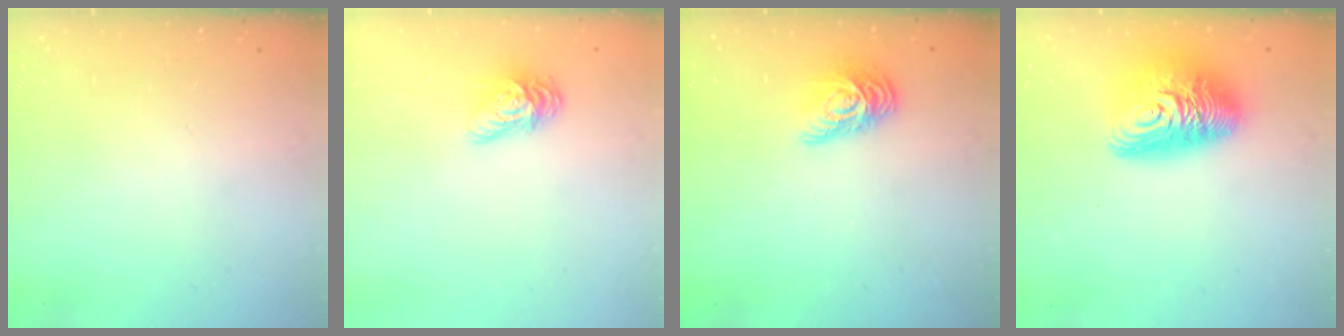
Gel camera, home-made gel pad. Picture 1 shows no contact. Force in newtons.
{"total": 8.6, "press": 8.6, "slide": 0.4}
{"total": 10.1, "press": 10.0, "slide": 0.6}
{"total": 13.9, "press": 13.9, "slide": 1.1}